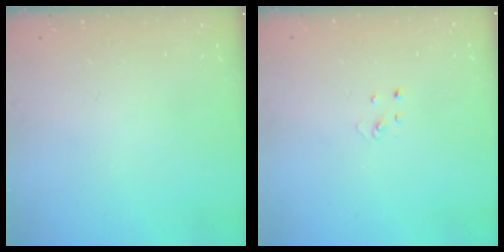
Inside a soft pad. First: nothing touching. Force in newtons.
{"total": 1.9, "press": 1.9, "slide": 0.2}